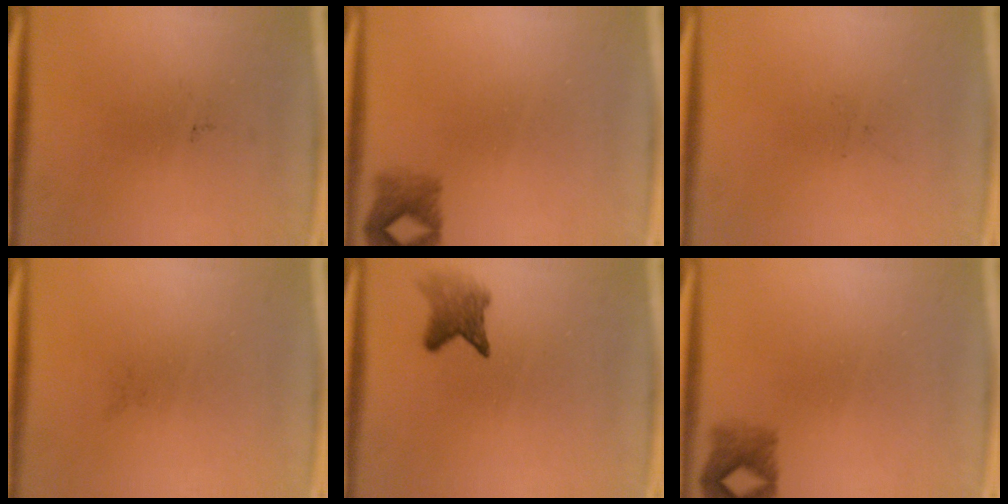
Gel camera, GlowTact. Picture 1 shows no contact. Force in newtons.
{"total": 2.0}
{"total": 0.0}
{"total": 0.0}
{"total": 3.1}
{"total": 2.0}